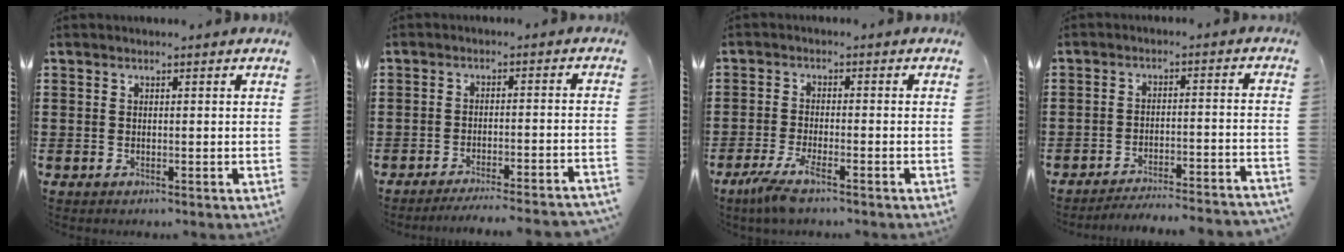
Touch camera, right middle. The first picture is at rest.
{"total": 3.5, "force": [-3.3, -0.3, 1.0], "torque": [-0.018, -0.001, -0.068]}
{"total": 4.4, "force": [-2.8, 0.4, 3.3], "torque": [-0.082, -0.018, -0.055]}
{"total": 4.0, "force": [-3.9, -0.2, 0.8], "torque": [-0.017, -0.001, -0.083]}